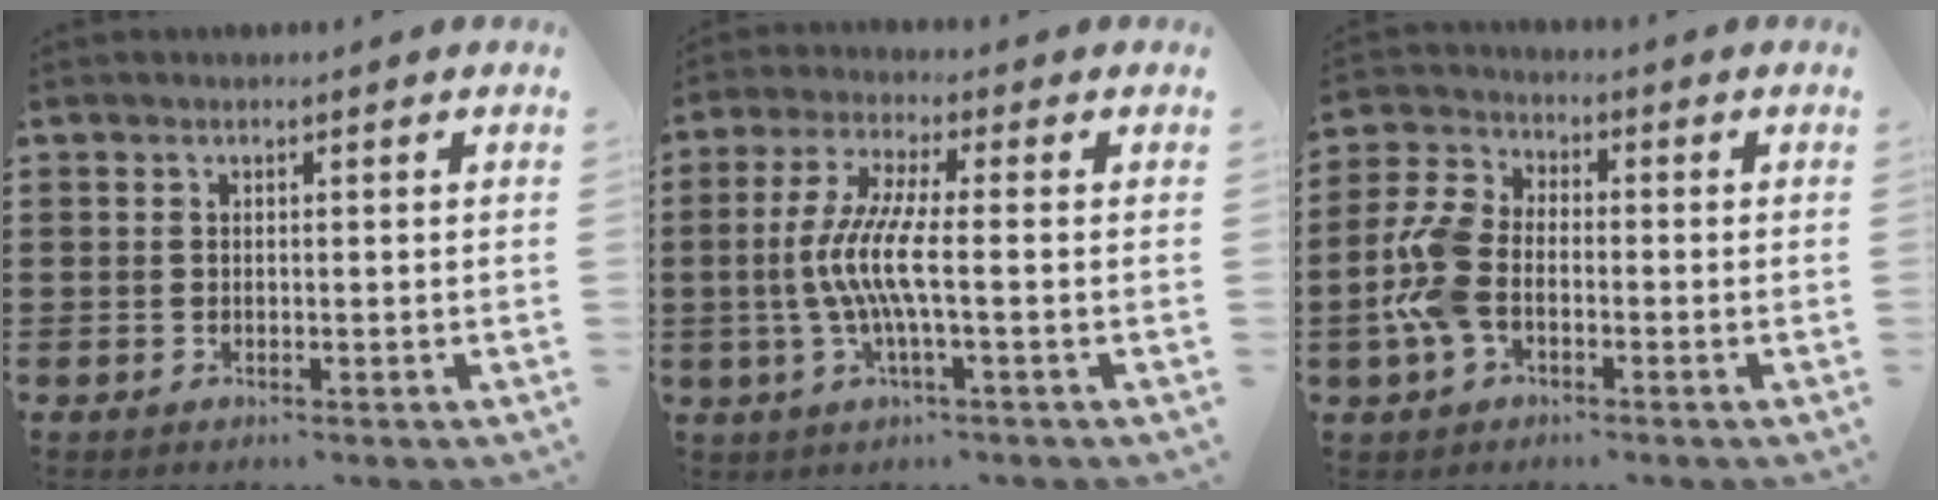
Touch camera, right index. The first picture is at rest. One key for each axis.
{"total": 7.5, "fx": -1.3, "fy": 0.7, "fz": 7.4, "tx": -0.165, "ty": -0.017, "tz": -0.035}
{"total": 7.5, "fx": -1.9, "fy": 4.7, "fz": 5.5, "tx": -0.145, "ty": 0.004, "tz": -0.046}